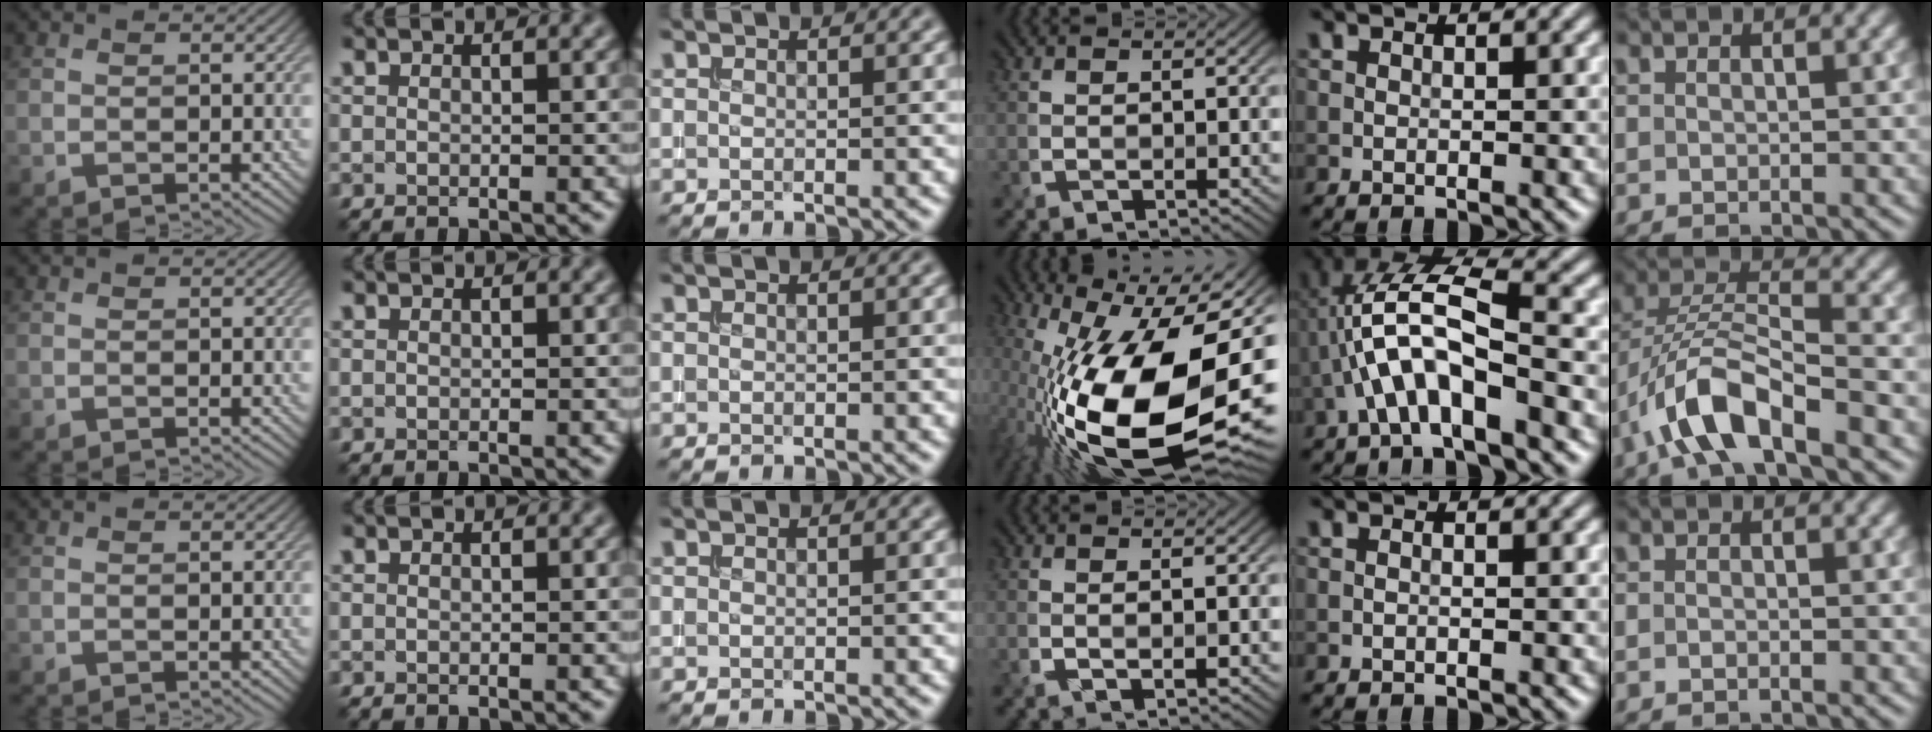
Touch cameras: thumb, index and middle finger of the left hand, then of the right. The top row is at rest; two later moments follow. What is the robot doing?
{"motion": "extract", "object": "bucket"}